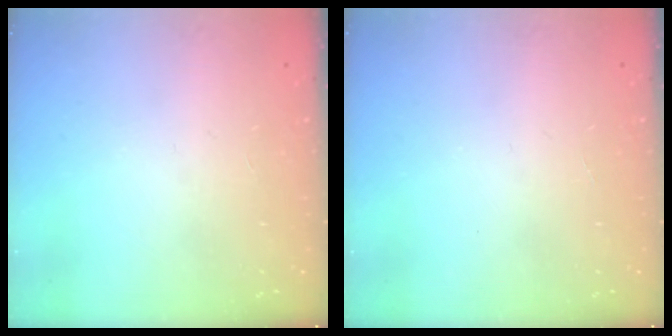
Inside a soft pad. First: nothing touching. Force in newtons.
{"total": 0.0}